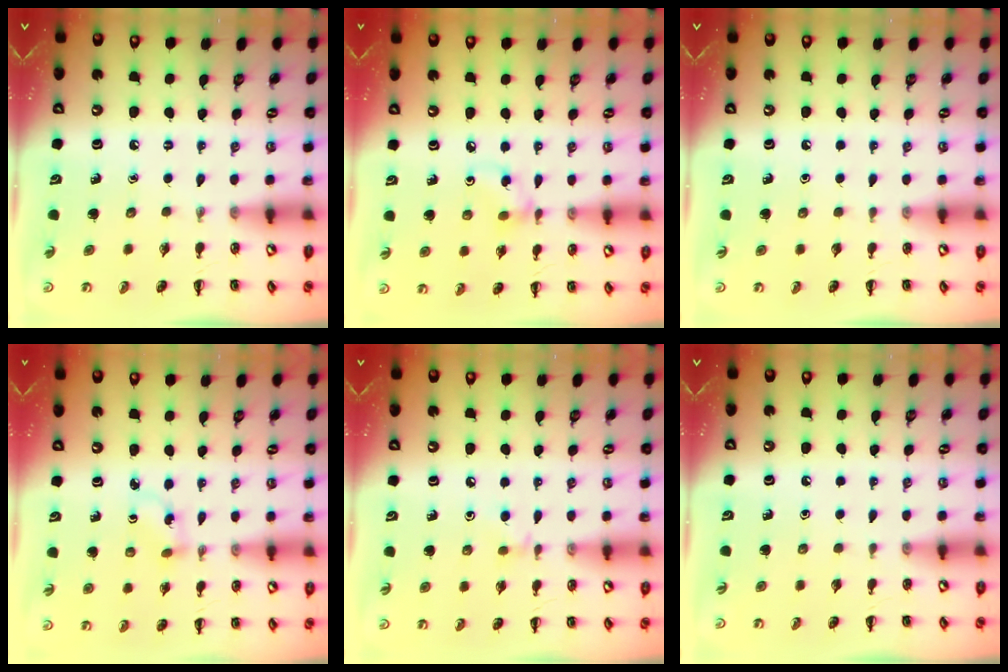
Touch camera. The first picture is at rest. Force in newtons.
{"total": 4.6, "press": 4.5, "slide": 0.5}
{"total": 0.0}
{"total": 2.1, "press": 1.9, "slide": 0.9}
{"total": 2.8, "press": 2.6, "slide": 1.1}
{"total": 0.0}